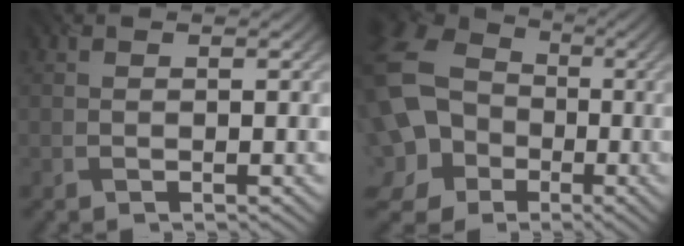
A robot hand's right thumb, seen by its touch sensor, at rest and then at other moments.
{"total": 18.9, "force": [-2.1, 15.9, 10.0], "torque": [-0.280, -0.026, -0.069]}